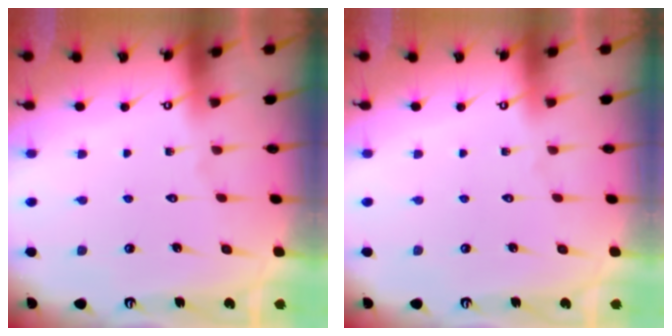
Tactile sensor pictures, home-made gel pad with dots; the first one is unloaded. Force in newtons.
{"total": 0.0}